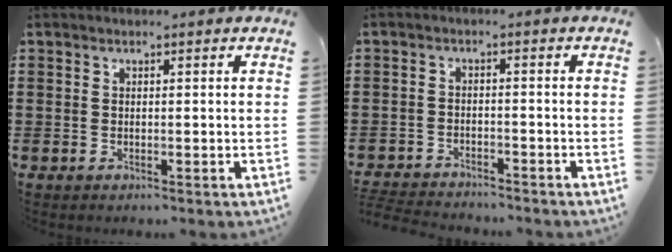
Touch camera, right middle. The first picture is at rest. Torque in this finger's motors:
{"motor_torque": [1.18, 0.23, 0.32, 0.09]}